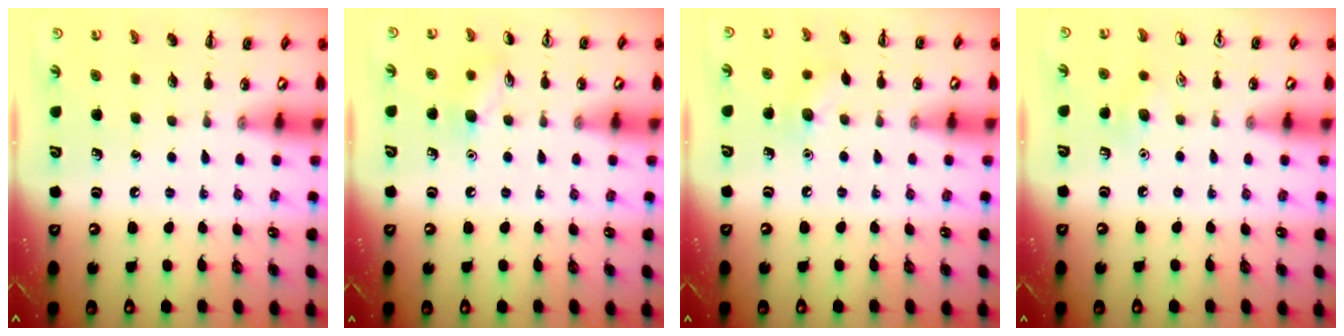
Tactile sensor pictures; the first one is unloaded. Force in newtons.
{"total": 6.8, "press": 6.7, "slide": 1.3}
{"total": 7.2, "press": 7.0, "slide": 1.5}
{"total": 6.2, "press": 6.0, "slide": 1.7}